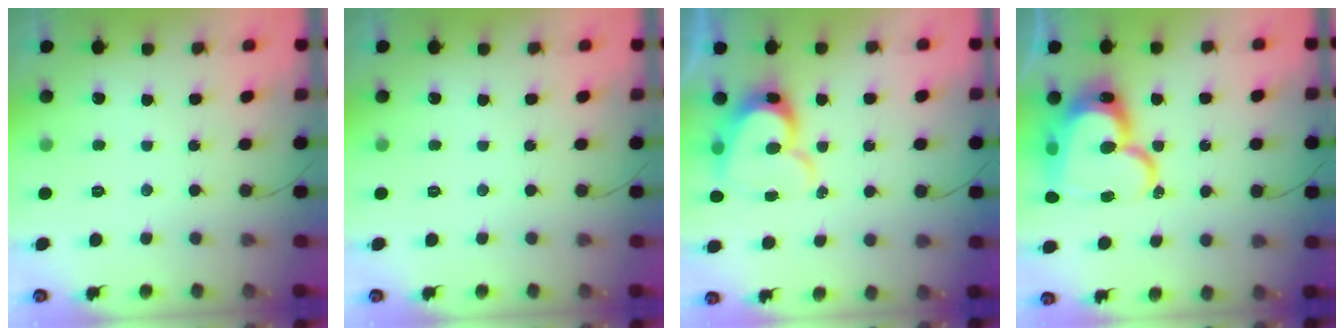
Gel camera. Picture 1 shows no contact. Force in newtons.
{"total": 0.0}
{"total": 13.2, "press": 13.2, "slide": 1.1}
{"total": 25.1, "press": 25.0, "slide": 1.9}